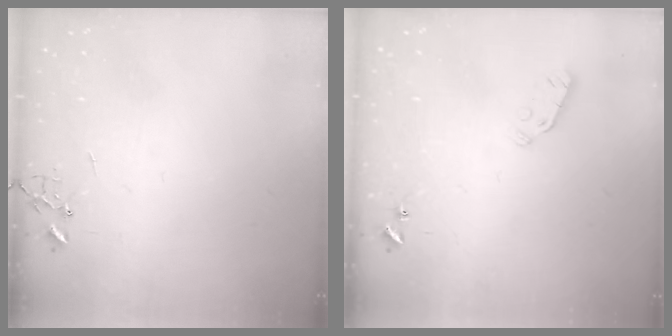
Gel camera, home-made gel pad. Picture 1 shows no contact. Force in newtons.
{"total": 3.8, "press": 3.7, "slide": 0.8}